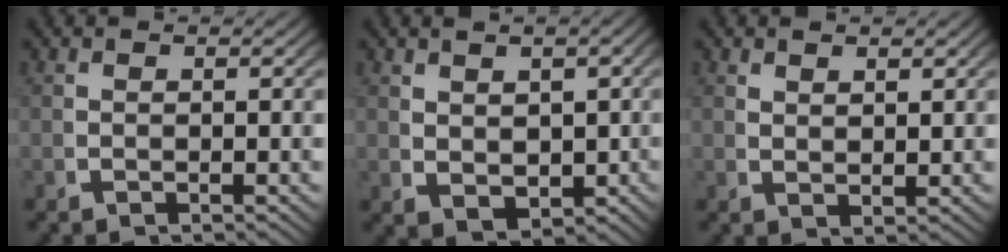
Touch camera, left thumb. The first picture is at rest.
{"total": 3.9, "force": [0.4, 2.8, 2.6], "torque": [-0.054, -0.022, 0.028]}
{"total": 1.4, "force": [1.3, 0.2, 0.4], "torque": [-0.004, -0.004, 0.035]}